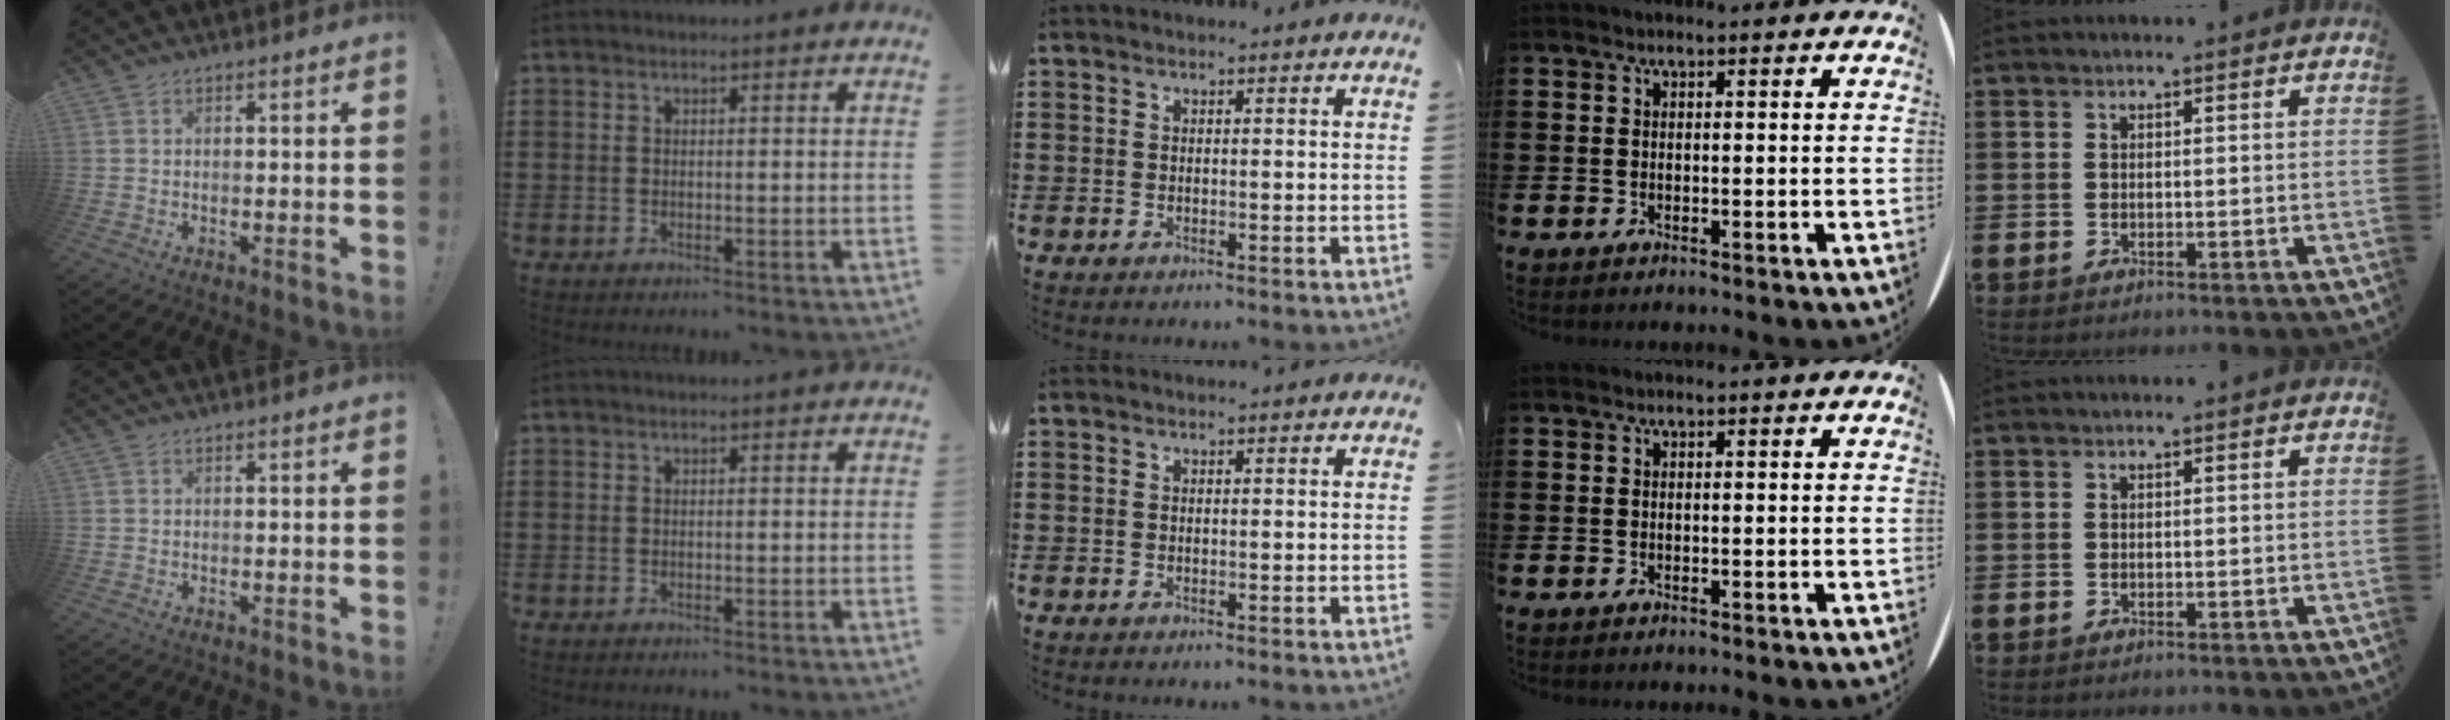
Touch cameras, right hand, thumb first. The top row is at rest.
{}